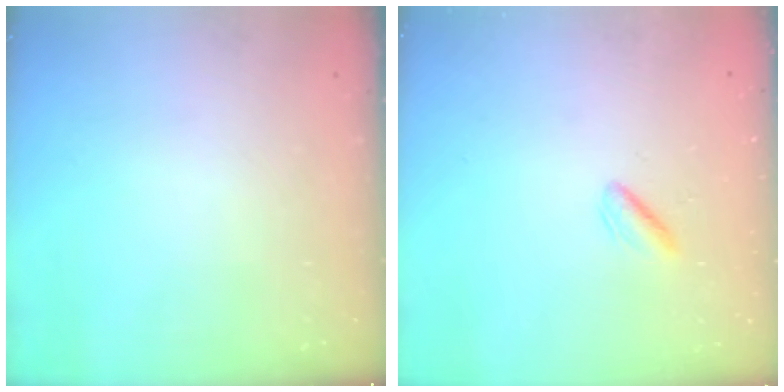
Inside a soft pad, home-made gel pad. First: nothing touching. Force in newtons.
{"total": 1.7, "press": 1.3, "slide": 1.0}